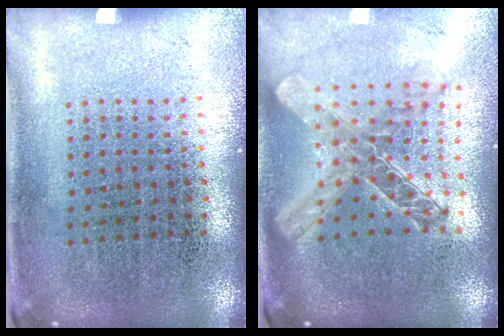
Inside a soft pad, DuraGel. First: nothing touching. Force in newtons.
{"total": 2.1, "press": 1.8, "slide": 1.2}